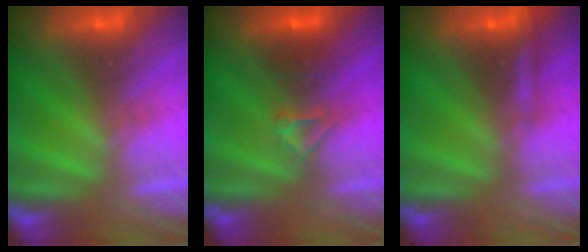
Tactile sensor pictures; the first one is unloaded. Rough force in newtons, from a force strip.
{"total": 2.9}
{"total": 2.2}